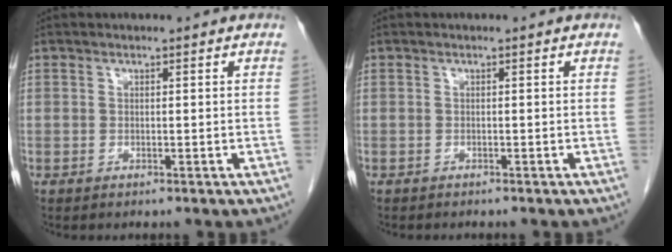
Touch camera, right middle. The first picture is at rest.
{"total": 0.9, "force": [-0.8, 0.3, 0.3], "torque": [-0.010, -0.001, -0.010]}